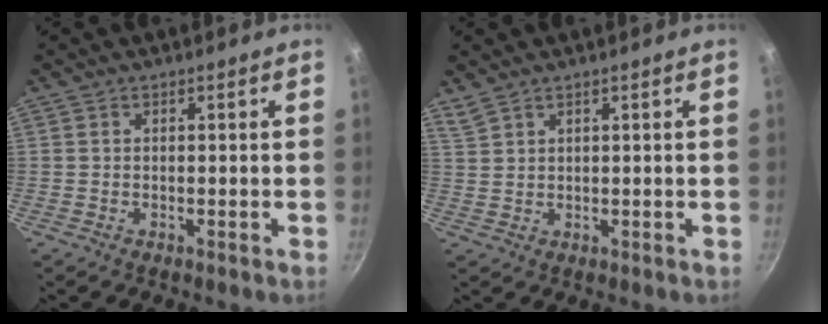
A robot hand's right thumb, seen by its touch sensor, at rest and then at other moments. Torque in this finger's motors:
{"motor_torque": [-0.02, -0.01, -0.15, 0.31, 0.07]}